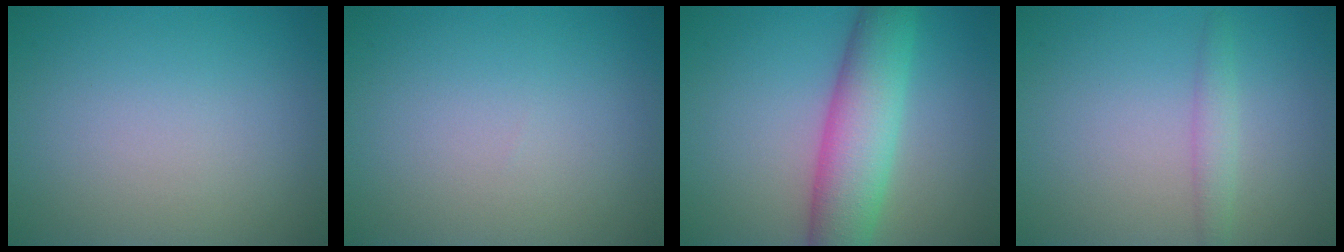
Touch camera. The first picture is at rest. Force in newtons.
{"total": 0.0}
{"total": 7.2, "press": 7.2, "slide": 0.1}
{"total": 1.5, "press": 1.5, "slide": 0.0}